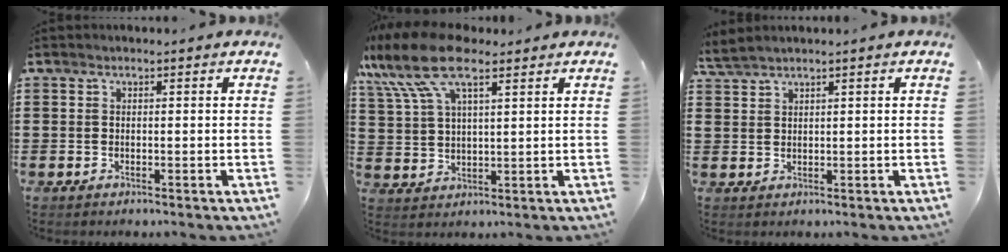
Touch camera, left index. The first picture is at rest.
{"total": 11.8, "force": [7.2, 4.6, 8.1], "torque": [-0.193, -0.006, 0.130]}
{"total": 1.9, "force": [1.8, 0.1, 0.7], "torque": [-0.019, 0.002, 0.035]}